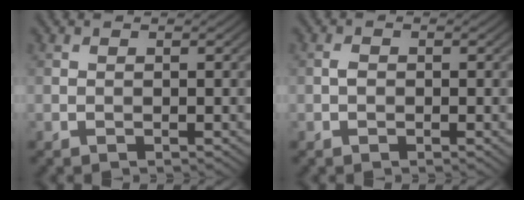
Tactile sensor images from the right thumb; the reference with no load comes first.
{"total": 0.9, "force": [-0.2, 0.7, 0.6], "torque": [-0.012, 0.000, -0.007]}